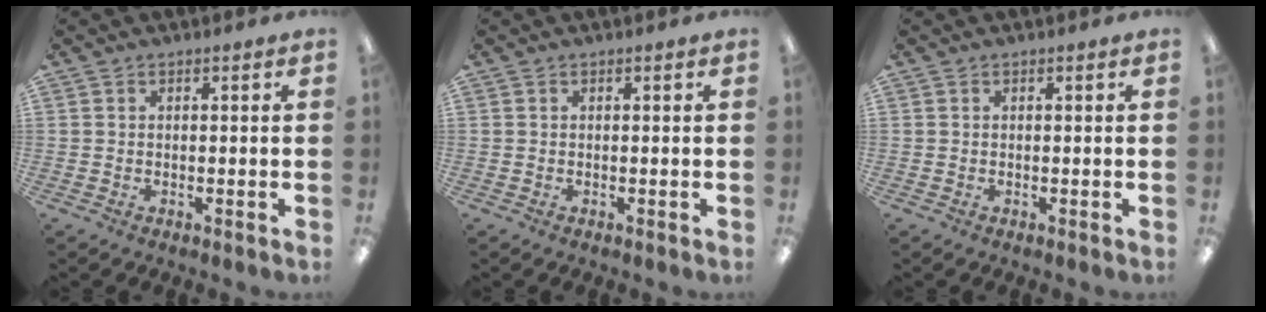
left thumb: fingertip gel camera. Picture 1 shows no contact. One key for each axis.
{"total": 0.0}
{"total": 0.0}